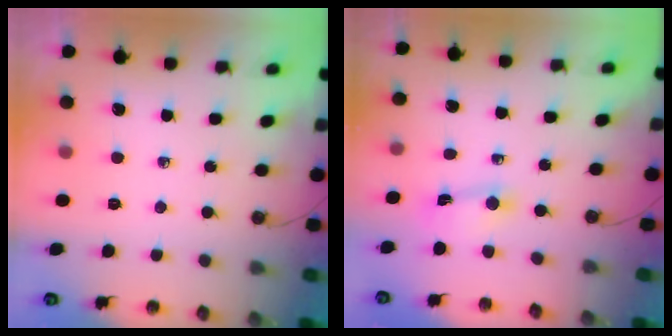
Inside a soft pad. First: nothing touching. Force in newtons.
{"total": 1.8, "press": 1.8, "slide": 0.2}